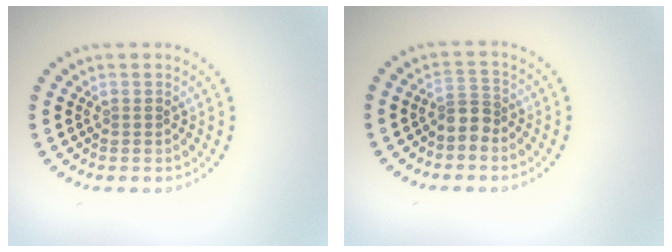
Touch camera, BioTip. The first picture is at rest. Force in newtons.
{"total": 2.1, "press": 1.7, "slide": 1.2}